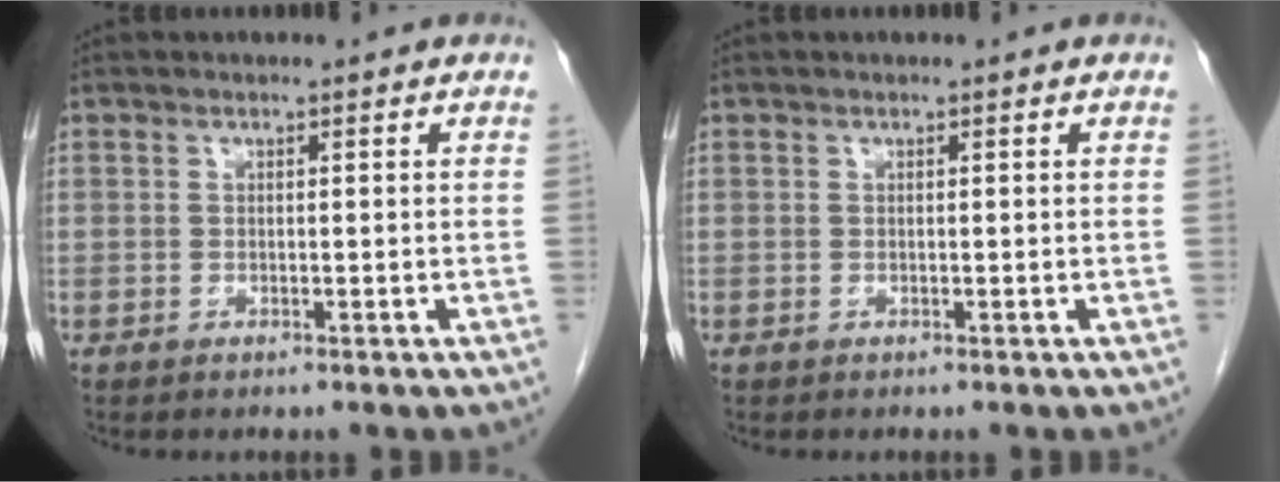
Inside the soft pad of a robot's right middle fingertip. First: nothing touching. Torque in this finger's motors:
{"motor_torque": [0.00, 0.00, 0.00, -0.01]}